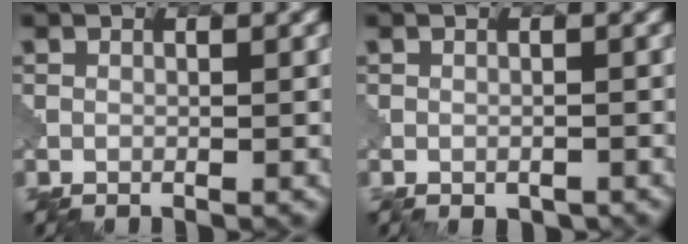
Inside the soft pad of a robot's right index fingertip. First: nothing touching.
{"total": 1.1, "force": [-1.0, 0.2, -0.1], "torque": [0.003, -0.006, -0.004]}